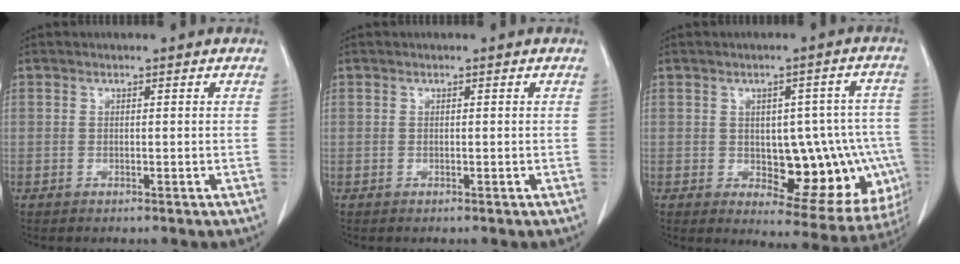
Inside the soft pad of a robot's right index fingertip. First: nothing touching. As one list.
[{"total": 0.0}, {"total": 15.7, "force": [-2.3, 7.4, 13.7], "torque": [-0.122, 0.027, -0.005]}]